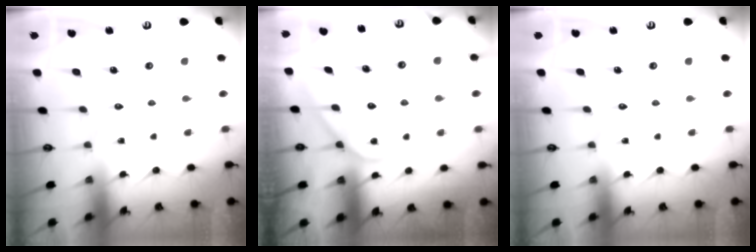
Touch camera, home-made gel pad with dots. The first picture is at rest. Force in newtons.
{"total": 3.5, "press": 3.4, "slide": 0.4}
{"total": 0.0}